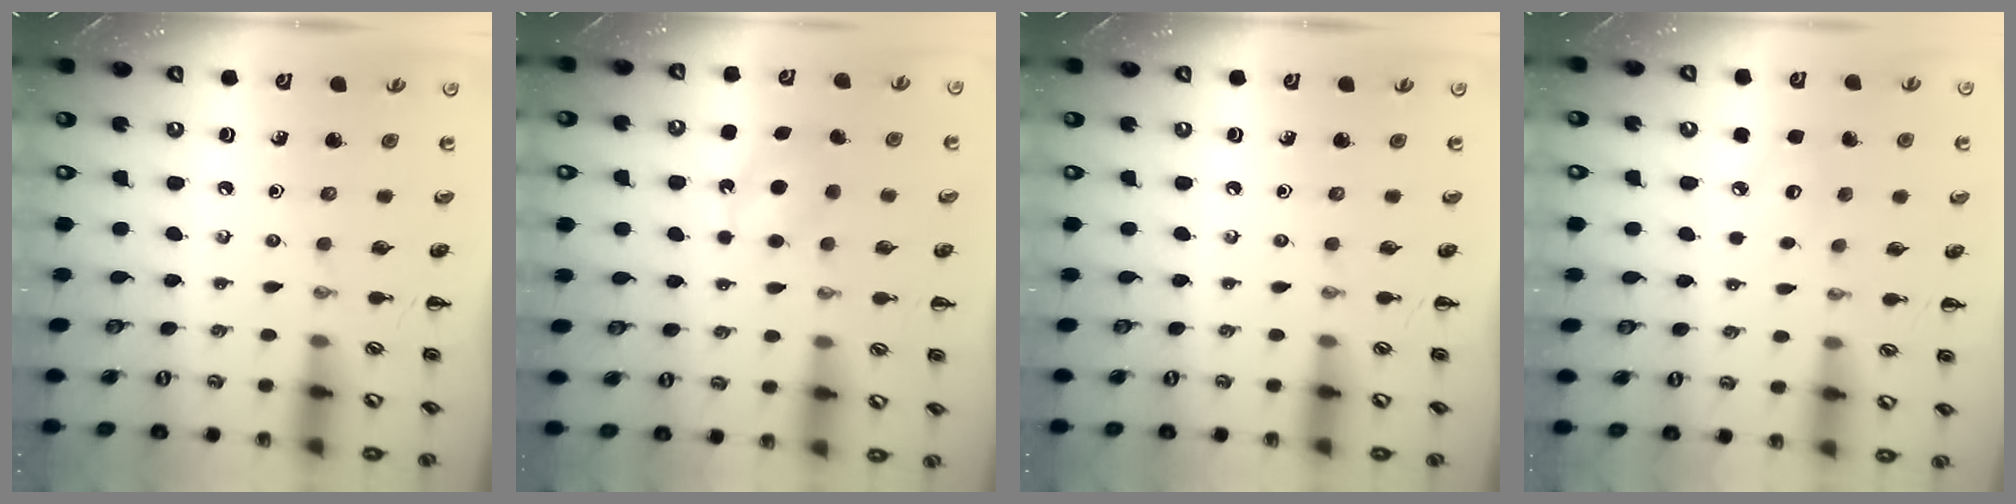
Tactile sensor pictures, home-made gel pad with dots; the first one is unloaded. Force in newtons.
{"total": 5.6, "press": 5.4, "slide": 1.5}
{"total": 0.0}
{"total": 3.7, "press": 3.6, "slide": 0.9}